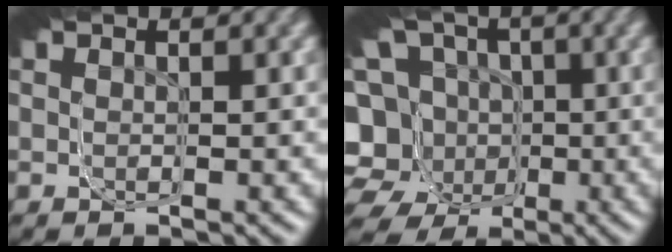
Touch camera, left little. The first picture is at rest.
{"total": 14.8, "force": [-3.7, 11.4, 8.7], "torque": [-0.122, -0.030, -0.066]}